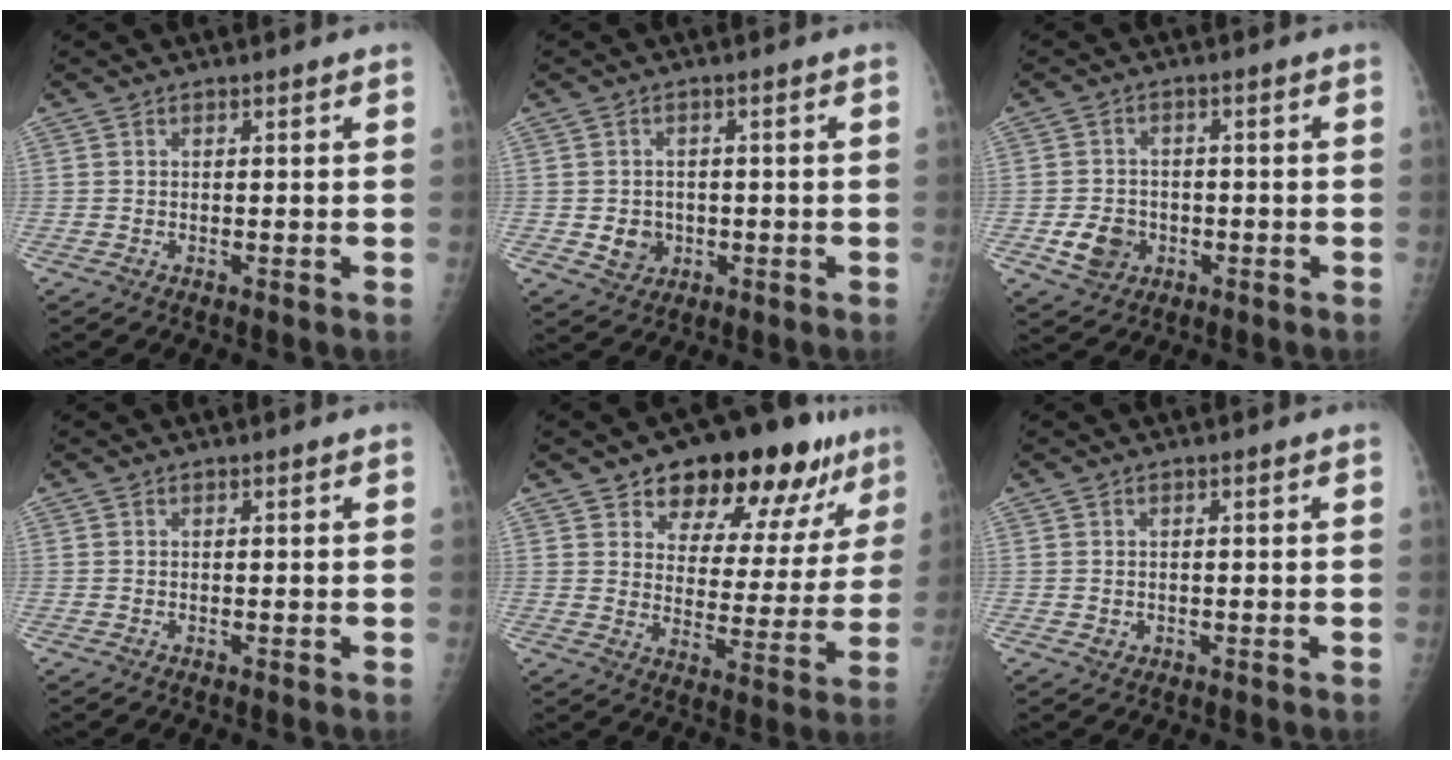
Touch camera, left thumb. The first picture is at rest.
{"total": 4.5, "force": [-0.8, 4.0, 1.9], "torque": [-0.012, 0.004, -0.004]}
{"total": 6.5, "force": [-2.0, 5.5, 2.8], "torque": [-0.030, 0.010, -0.029]}
{"total": 0.0}
{"total": 19.3, "force": [12.9, 9.5, 10.7], "torque": [-0.096, -0.052, 0.176]}
{"total": 1.2, "force": [-0.1, 1.2, 0.4], "torque": [-0.005, 0.001, 0.002]}